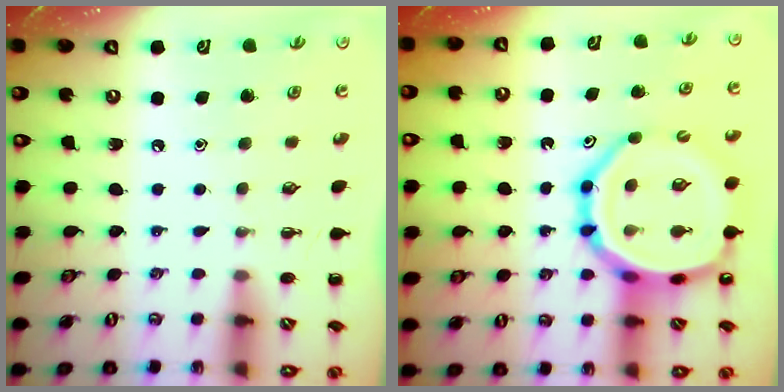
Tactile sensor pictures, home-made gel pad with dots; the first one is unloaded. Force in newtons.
{"total": 19.7, "press": 19.4, "slide": 3.6}